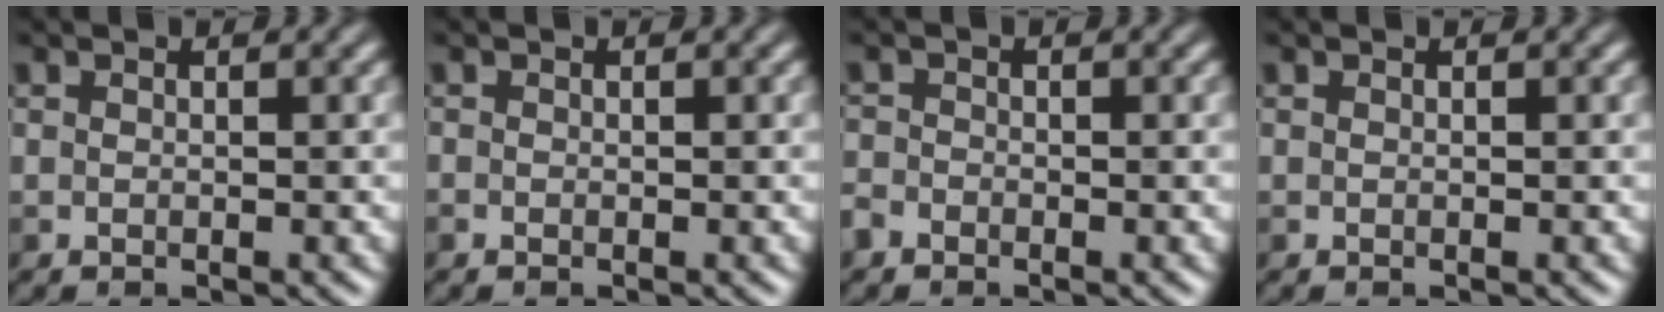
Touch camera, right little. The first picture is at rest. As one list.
[{"total": 0.0}, {"total": 1.2, "force": [-0.9, 0.8, 0.1], "torque": [0.002, 0.001, -0.023]}, {"total": 0.0}]